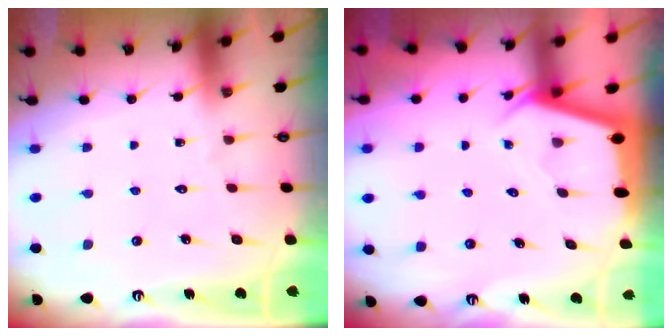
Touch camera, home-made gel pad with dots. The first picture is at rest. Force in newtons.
{"total": 2.4, "press": 2.4, "slide": 0.2}